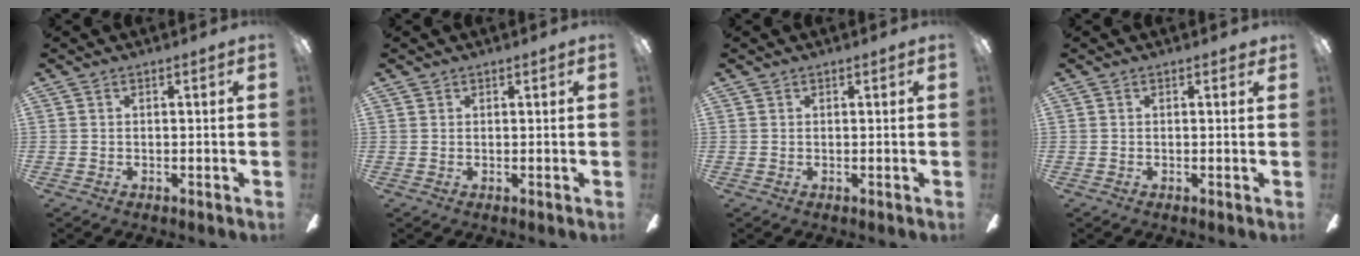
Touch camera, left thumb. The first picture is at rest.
{"total": 0.8, "force": [0.7, 0.5, -0.1], "torque": [0.003, 0.001, 0.012]}
{"total": 0.5, "force": [0.4, 0.4, -0.1], "torque": [0.002, 0.002, 0.006]}
{"total": 0.8, "force": [0.5, 0.5, 0.4], "torque": [-0.001, 0.000, 0.008]}